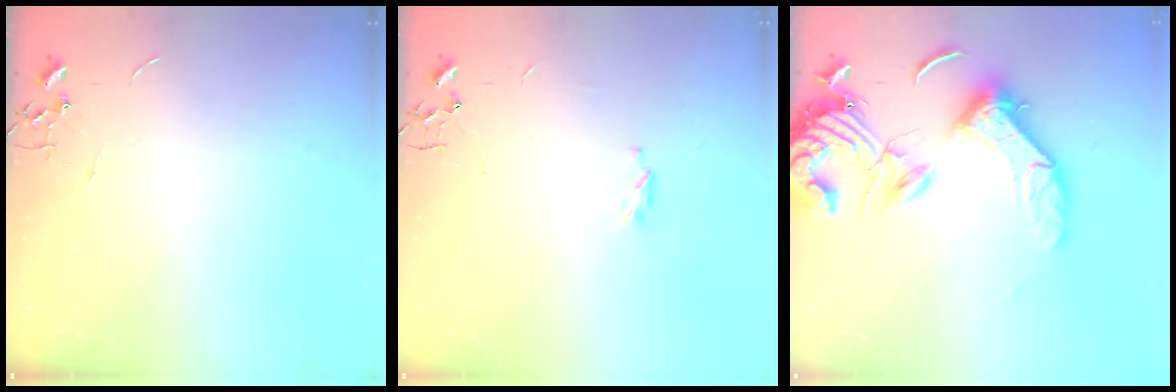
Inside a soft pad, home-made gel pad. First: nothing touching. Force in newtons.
{"total": 3.3, "press": 3.2, "slide": 0.6}
{"total": 20.0, "press": 19.9, "slide": 2.7}